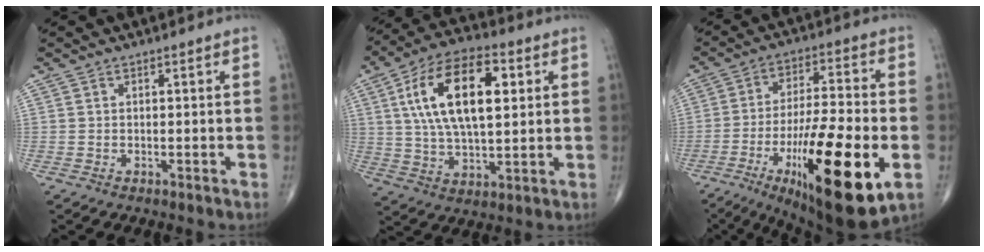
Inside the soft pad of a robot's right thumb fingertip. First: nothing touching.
{"total": 18.4, "force": [4.6, 8.7, 15.5], "torque": [-0.267, 0.008, 0.076]}
{"total": 25.1, "force": [-8.3, 6.7, 22.7], "torque": [-0.351, -0.001, -0.122]}